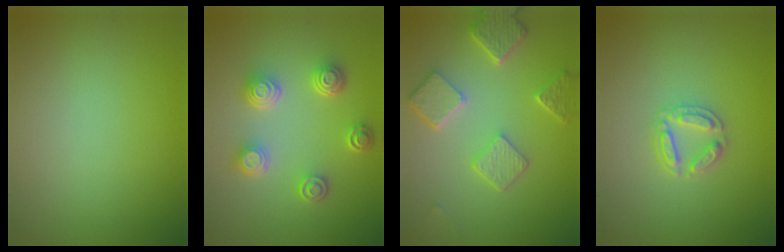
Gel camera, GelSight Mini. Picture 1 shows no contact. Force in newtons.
{"total": 4.5, "press": 3.5, "slide": 2.9}
{"total": 4.8, "press": 3.9, "slide": 2.9}
{"total": 2.5, "press": 2.5, "slide": 0.4}